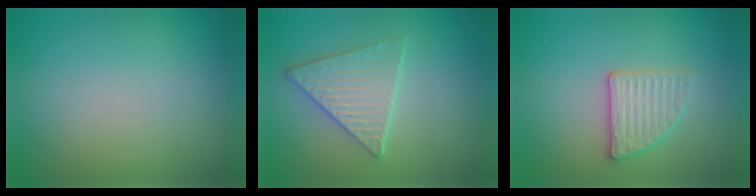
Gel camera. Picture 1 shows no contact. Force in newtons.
{"total": 3.5, "press": 3.4, "slide": 0.9}
{"total": 2.7, "press": 2.6, "slide": 0.8}